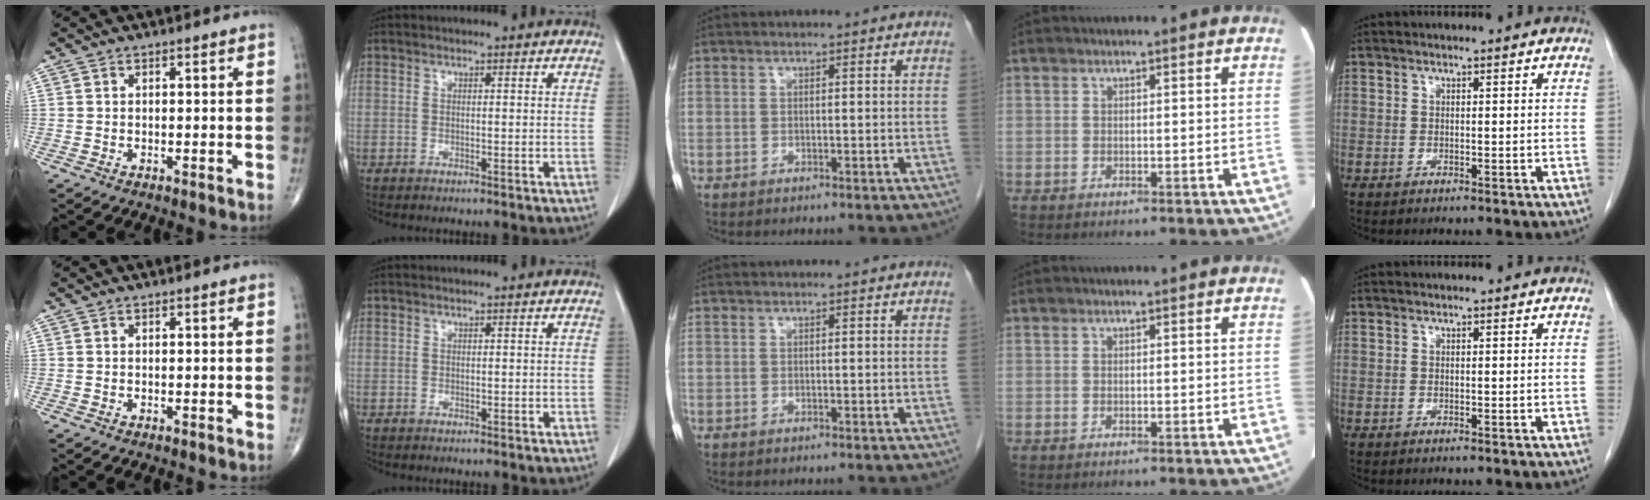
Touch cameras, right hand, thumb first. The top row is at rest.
{}